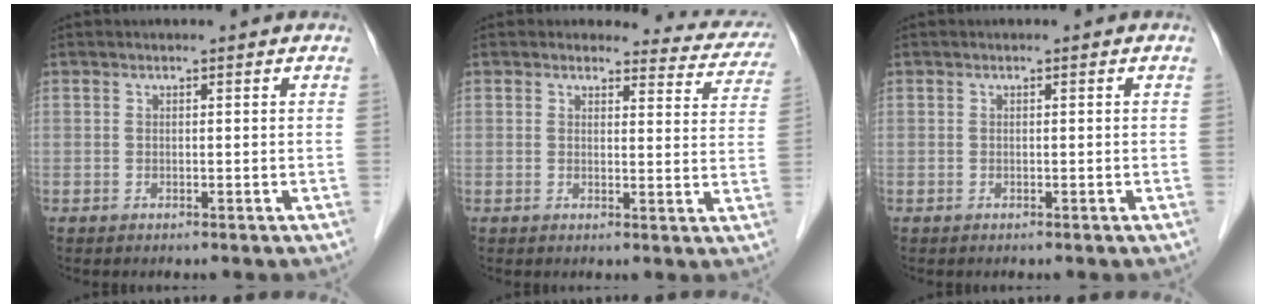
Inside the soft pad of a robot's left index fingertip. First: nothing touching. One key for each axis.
{"total": 8.3, "fx": 7.8, "fy": 2.9, "fz": 0.3, "tx": 0.029, "ty": -0.029, "tz": 0.057}
{"total": 0.0}